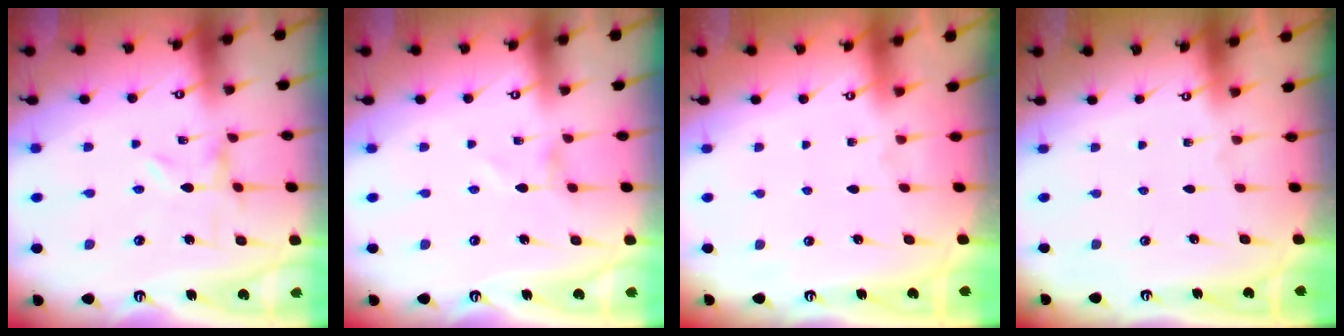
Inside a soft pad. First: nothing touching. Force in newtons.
{"total": 1.4, "press": 1.4, "slide": 0.1}
{"total": 1.6, "press": 1.6, "slide": 0.2}
{"total": 0.0}